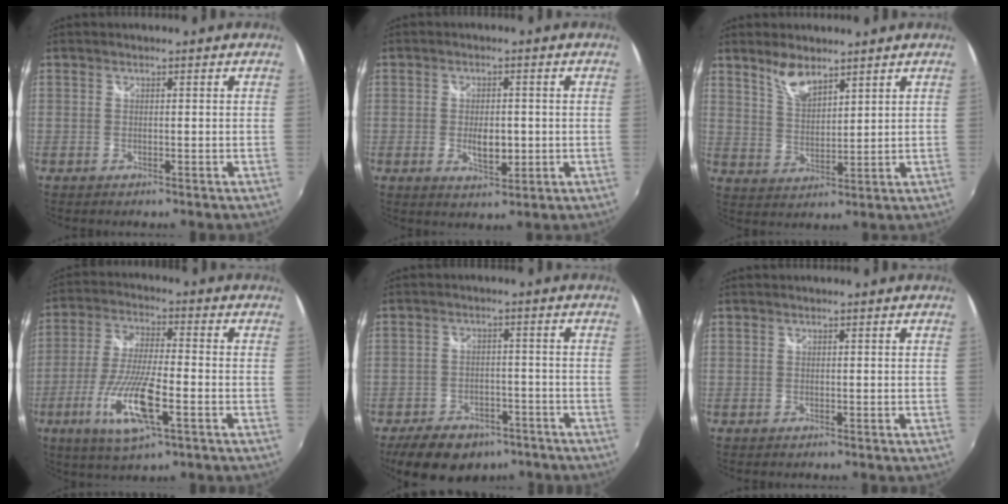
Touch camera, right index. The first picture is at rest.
{"total": 5.0, "force": [-0.8, 2.5, 4.3], "torque": [-0.076, -0.006, -0.011]}
{"total": 6.0, "force": [4.6, 2.1, 3.2], "torque": [-0.056, 0.003, 0.092]}
{"total": 13.9, "force": [-5.2, 3.3, 12.4], "torque": [-0.260, -0.020, -0.099]}
{"total": 12.9, "force": [-9.0, 7.6, 5.4], "torque": [-0.134, 0.011, -0.121]}
{"total": 0.0}